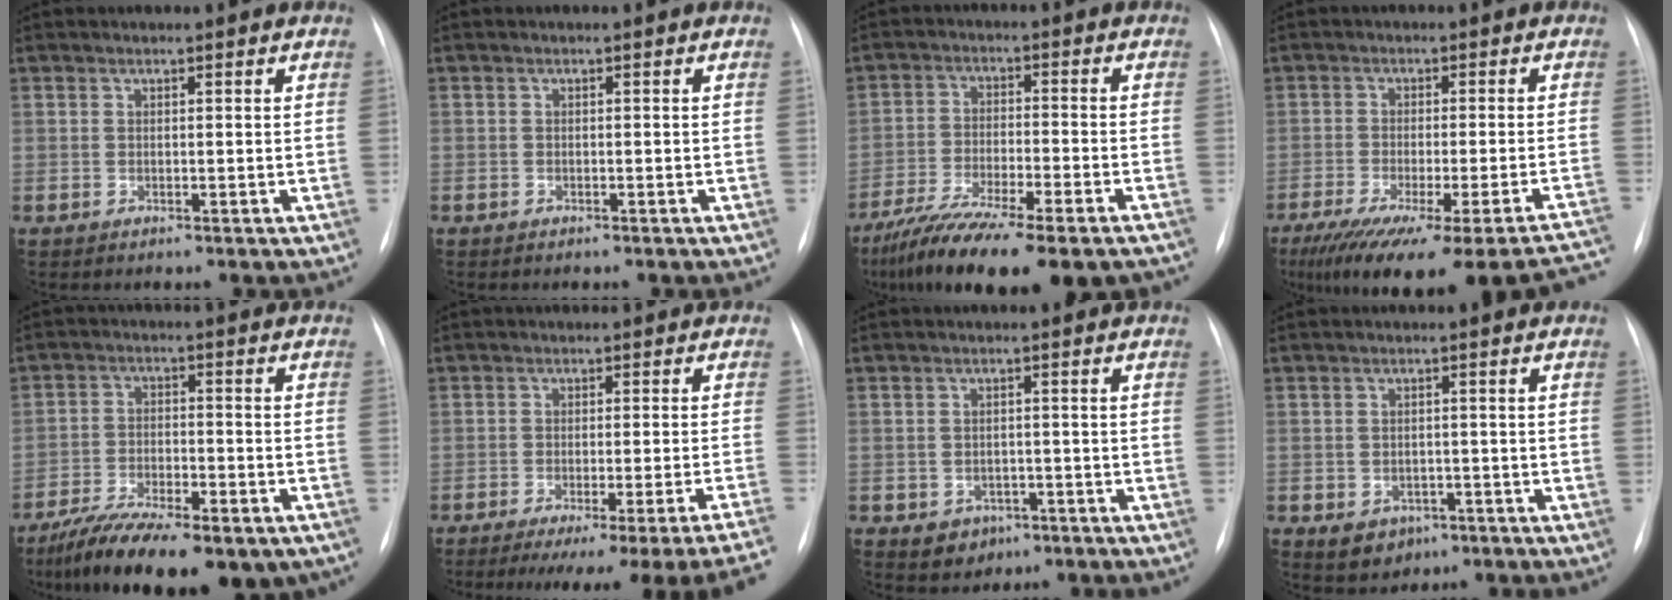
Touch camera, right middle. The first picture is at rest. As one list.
[{"total": 0.5, "force": [-0.4, 0.2, 0.2], "torque": [-0.007, 0.000, -0.006]}, {"total": 18.5, "force": [-14.1, 3.0, 11.6], "torque": [-0.172, -0.027, -0.223]}, {"total": 26.2, "force": [-21.5, 2.0, 14.7], "torque": [-0.158, -0.043, -0.281]}, {"total": 18.3, "force": [-12.8, 6.4, 11.4], "torque": [-0.174, -0.006, -0.199]}, {"total": 18.9, "force": [-16.1, -1.6, 9.8], "torque": [-0.057, -0.029, -0.206]}, {"total": 3.8, "force": [-1.8, 3.1, 1.1], "torque": [-0.010, 0.008, -0.013]}, {"total": 4.5, "force": [-2.0, 3.6, 1.7], "torque": [-0.026, 0.006, -0.016]}]